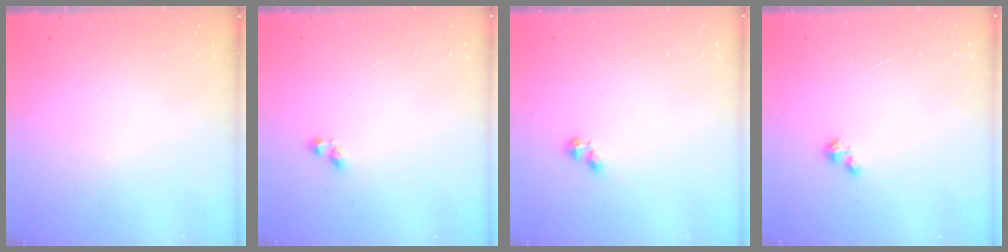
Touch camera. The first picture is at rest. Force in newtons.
{"total": 3.7, "press": 3.6, "slide": 0.7}
{"total": 2.6, "press": 2.5, "slide": 0.5}
{"total": 1.7, "press": 1.7, "slide": 0.2}